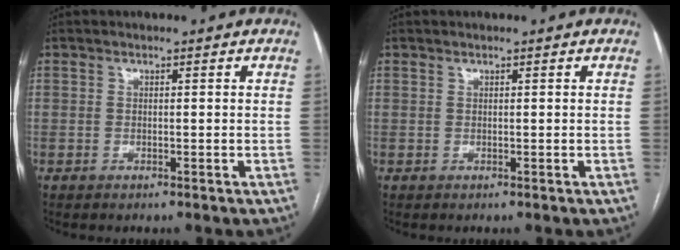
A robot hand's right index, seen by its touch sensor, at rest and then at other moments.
{"total": 0.0}